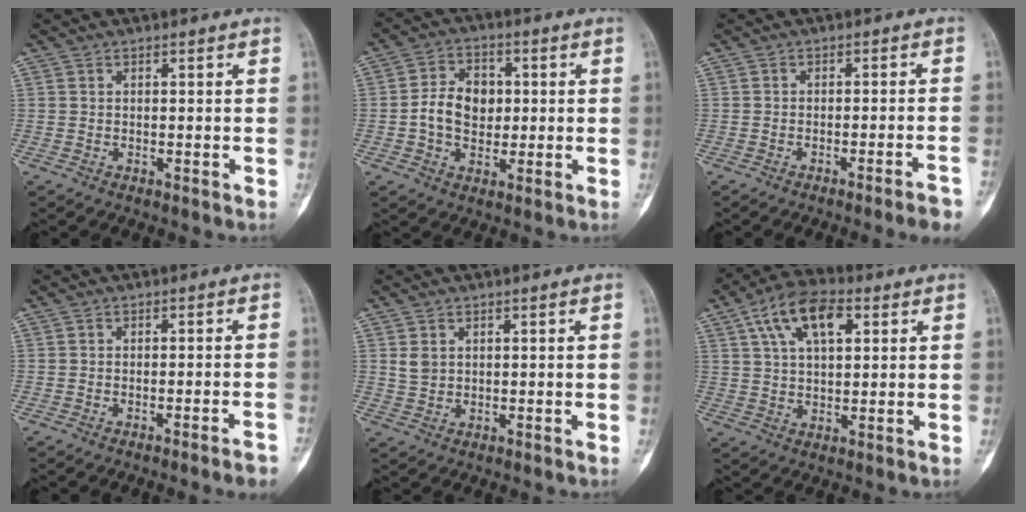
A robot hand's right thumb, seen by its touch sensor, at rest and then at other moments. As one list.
[{"total": 8.7, "force": [0.0, 6.5, 5.8], "torque": [-0.077, 0.012, -0.006]}, {"total": 5.7, "force": [-4.2, -0.2, 3.8], "torque": [-0.046, 0.024, -0.051]}, {"total": 4.0, "force": [-3.0, -0.2, 2.6], "torque": [-0.033, 0.020, -0.032]}, {"total": 2.4, "force": [0.8, 1.8, 1.3], "torque": [-0.020, -0.002, 0.023]}, {"total": 12.0, "force": [4.9, 6.0, 9.2], "torque": [-0.156, 0.008, 0.082]}]